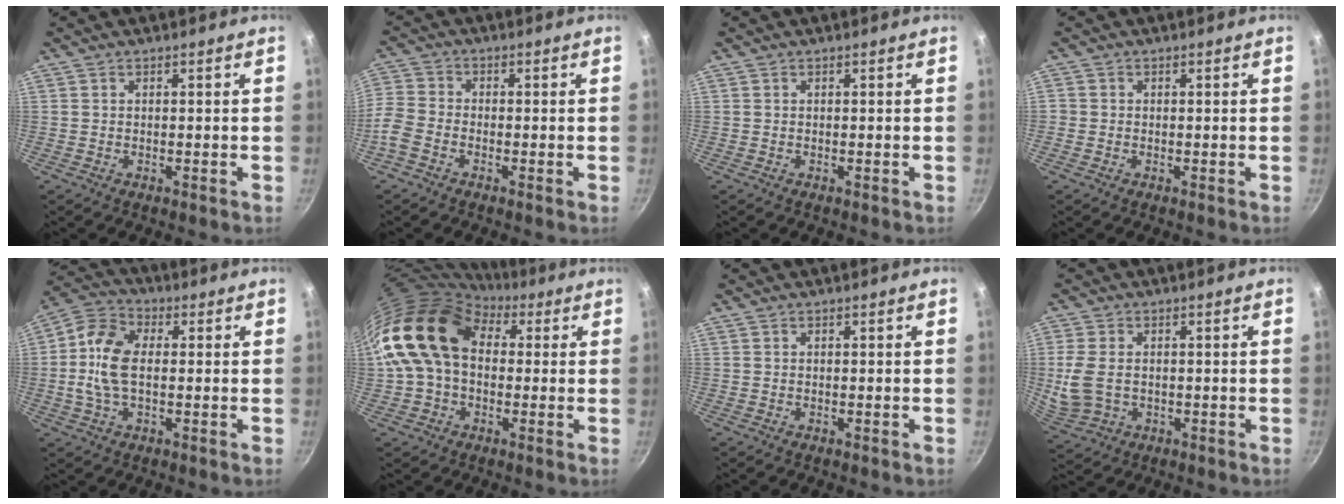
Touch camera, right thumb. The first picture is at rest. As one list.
[{"total": 7.4, "force": [-3.4, 5.2, 4.0], "torque": [-0.099, 0.024, -0.090]}, {"total": 0.0}, {"total": 0.8, "force": [-0.3, 0.7, 0.1], "torque": [-0.003, 0.001, -0.009]}, {"total": 10.8, "force": [0.1, 6.4, 8.7], "torque": [-0.166, 0.025, -0.015]}, {"total": 16.2, "force": [2.4, 11.8, 10.9], "torque": [-0.172, 0.032, 0.028]}, {"total": 0.0}, {"total": 7.5, "force": [-0.2, 5.2, 5.4], "torque": [-0.117, -0.001, 0.006]}]